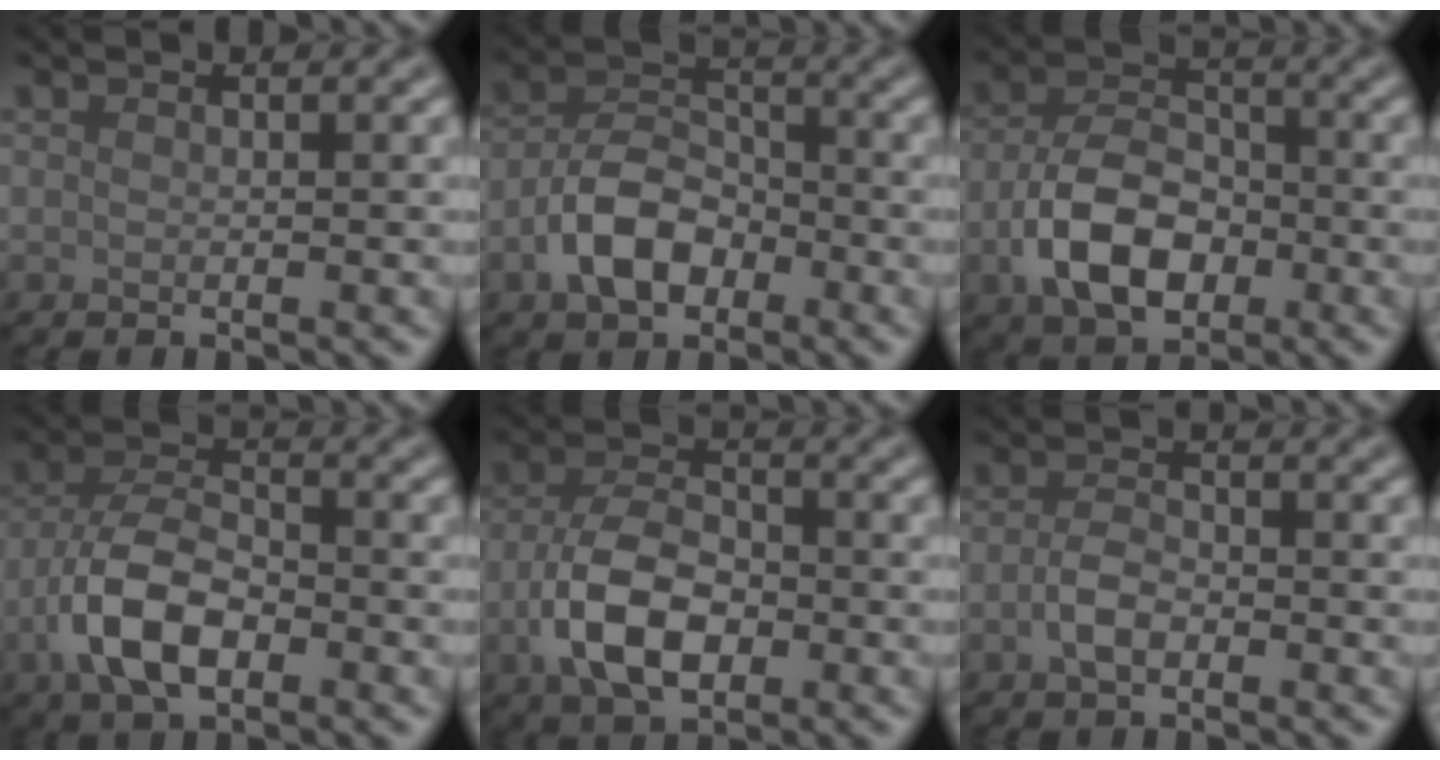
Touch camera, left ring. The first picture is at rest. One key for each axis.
{"total": 5.2, "fx": -2.5, "fy": 3.2, "fz": 3.3, "tx": -0.059, "ty": 0.008, "tz": -0.053}
{"total": 6.8, "fx": -2.3, "fy": 4.2, "fz": 4.8, "tx": -0.093, "ty": -0.001, "tz": -0.047}
{"total": 6.4, "fx": -2.7, "fy": 3.1, "fz": 4.8, "tx": -0.092, "ty": 0.004, "tz": -0.061}
{"total": 6.4, "fx": -2.2, "fy": 3.6, "fz": 4.9, "tx": -0.095, "ty": 0.000, "tz": -0.048}
{"total": 2.3, "fx": -0.9, "fy": 1.2, "fz": 1.7, "tx": -0.036, "ty": 0.002, "tz": -0.022}